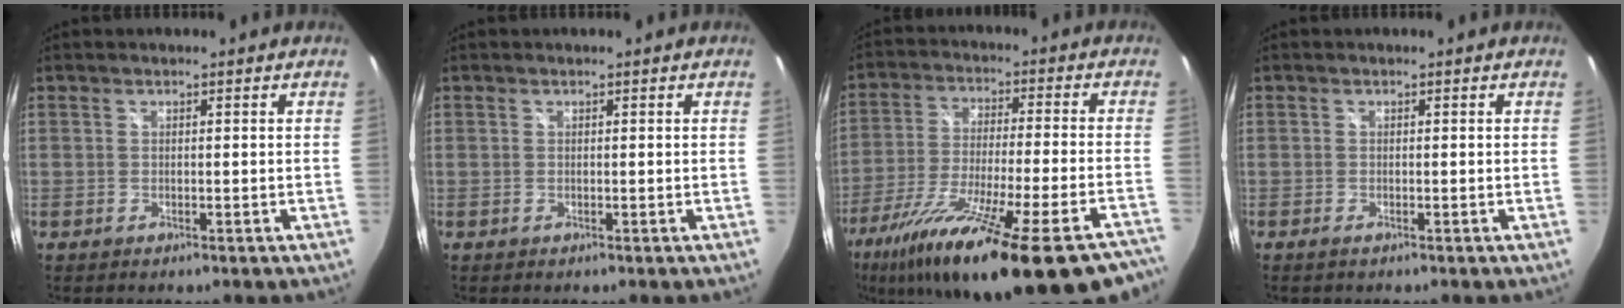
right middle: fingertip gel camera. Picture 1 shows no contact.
{"total": 0.0}
{"total": 33.4, "force": [-25.0, 5.9, 21.4], "torque": [-0.364, -0.092, -0.370]}
{"total": 0.8, "force": [-0.6, 0.1, 0.5], "torque": [-0.011, -0.003, -0.012]}